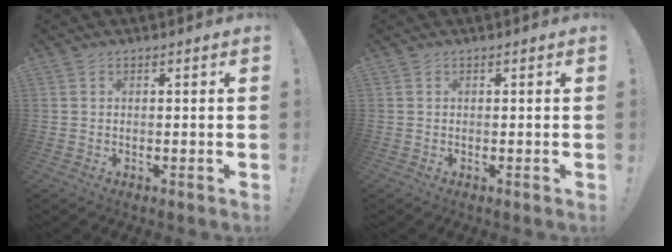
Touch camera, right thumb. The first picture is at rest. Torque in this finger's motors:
{"motor_torque": [-0.03, 0.02, -0.16, 0.17, 0.00]}